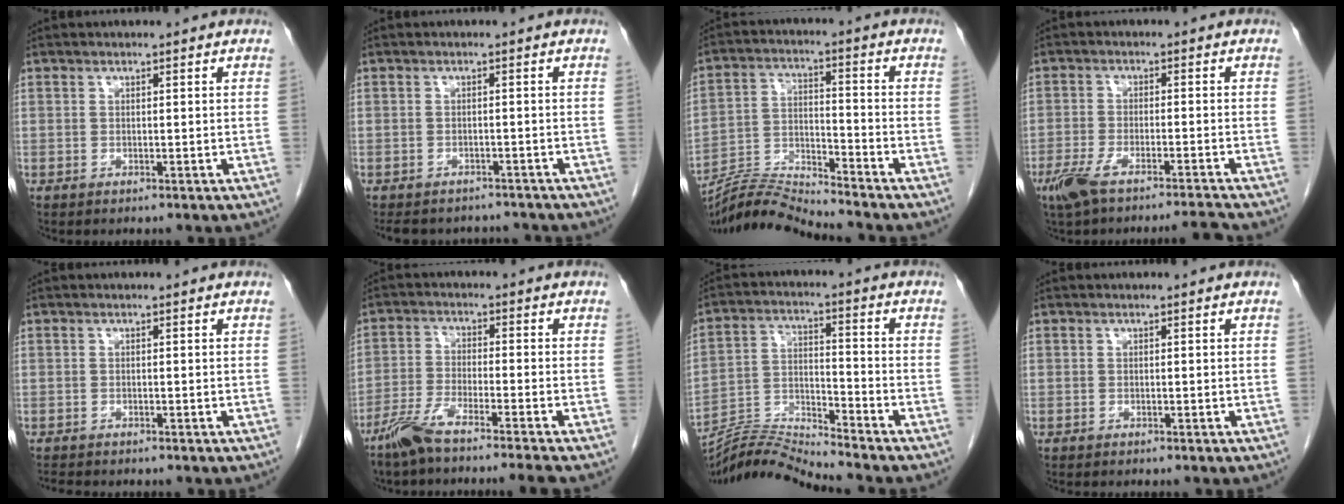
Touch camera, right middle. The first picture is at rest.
{"total": 8.9, "force": [-8.1, 3.4, 1.7], "torque": [-0.029, 0.009, -0.097]}
{"total": 8.9, "force": [-8.7, -1.9, 0.3], "torque": [-0.009, 0.011, -0.161]}
{"total": 7.1, "force": [-5.9, -0.2, 4.0], "torque": [-0.073, -0.012, -0.103]}
{"total": 2.4, "force": [-2.2, 0.6, 0.8], "torque": [-0.016, -0.007, -0.031]}
{"total": 8.5, "force": [-7.0, -1.2, 4.7], "torque": [-0.081, -0.022, -0.124]}
{"total": 9.3, "force": [-9.0, -2.3, 0.3], "torque": [-0.009, 0.017, -0.168]}
{"total": 0.7, "force": [-0.7, 0.1, 0.3], "torque": [-0.007, -0.002, -0.009]}